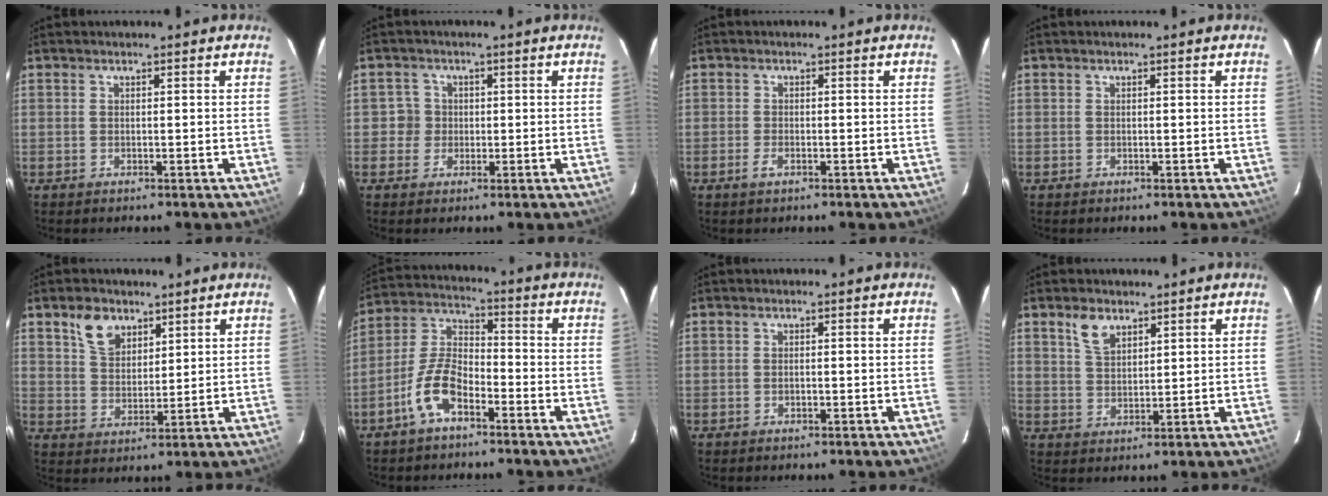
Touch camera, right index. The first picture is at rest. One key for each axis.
{"total": 2.9, "fx": -0.2, "fy": 2.9, "fz": 0.0, "tx": 0.009, "ty": 0.017, "tz": -0.002}
{"total": 1.7, "fx": -0.9, "fy": 0.6, "fz": 1.2, "tx": -0.027, "ty": 0.000, "tz": -0.018}
{"total": 0.0}
{"total": 7.0, "fx": 4.2, "fy": 4.4, "fz": 3.4, "tx": -0.062, "ty": 0.013, "tz": 0.082}
{"total": 9.2, "fx": -5.3, "fy": 3.9, "fz": 6.4, "tx": -0.142, "ty": 0.017, "tz": -0.104}
{"total": 0.7, "fx": -0.2, "fy": 0.4, "fz": 0.4, "tx": -0.009, "ty": 0.000, "tz": -0.004}
{"total": 4.9, "fx": 3.1, "fy": 2.7, "fz": 2.7, "tx": -0.050, "ty": 0.008, "tz": 0.062}